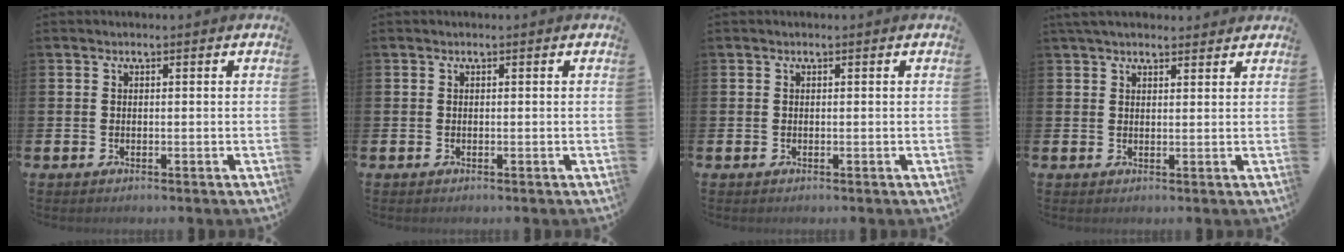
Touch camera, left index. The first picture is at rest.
{"total": 0.0}
{"total": 0.0}
{"total": 3.2, "force": [2.9, 0.9, 1.0], "torque": [-0.018, -0.006, 0.052]}